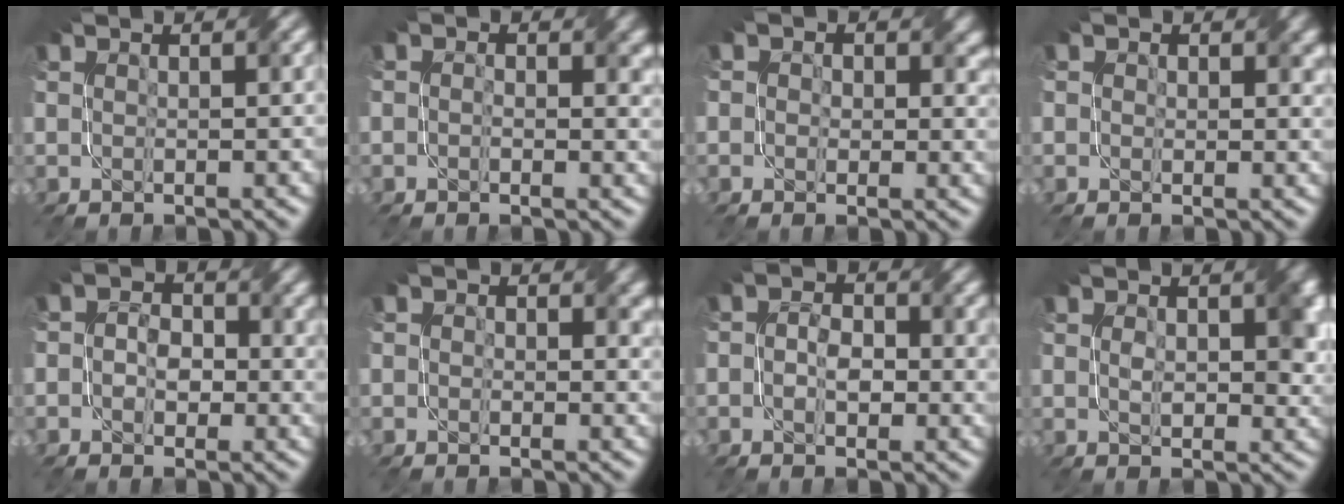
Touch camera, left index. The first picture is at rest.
{"total": 2.9, "force": [0.3, 2.0, 2.0], "torque": [-0.016, 0.002, -0.004]}
{"total": 3.7, "force": [1.2, 2.9, 2.0], "torque": [-0.031, 0.003, 0.000]}
{"total": 2.4, "force": [1.0, 1.8, 1.2], "torque": [-0.016, -0.006, 0.009]}
{"total": 3.3, "force": [0.1, 2.6, 2.1], "torque": [-0.022, 0.001, -0.012]}
{"total": 2.6, "force": [0.7, 2.0, 1.6], "torque": [-0.014, -0.002, 0.001]}
{"total": 3.0, "force": [-0.2, 2.1, 2.2], "torque": [-0.036, -0.002, -0.009]}
{"total": 4.3, "force": [0.6, 2.4, 3.6], "torque": [-0.055, -0.004, 0.015]}